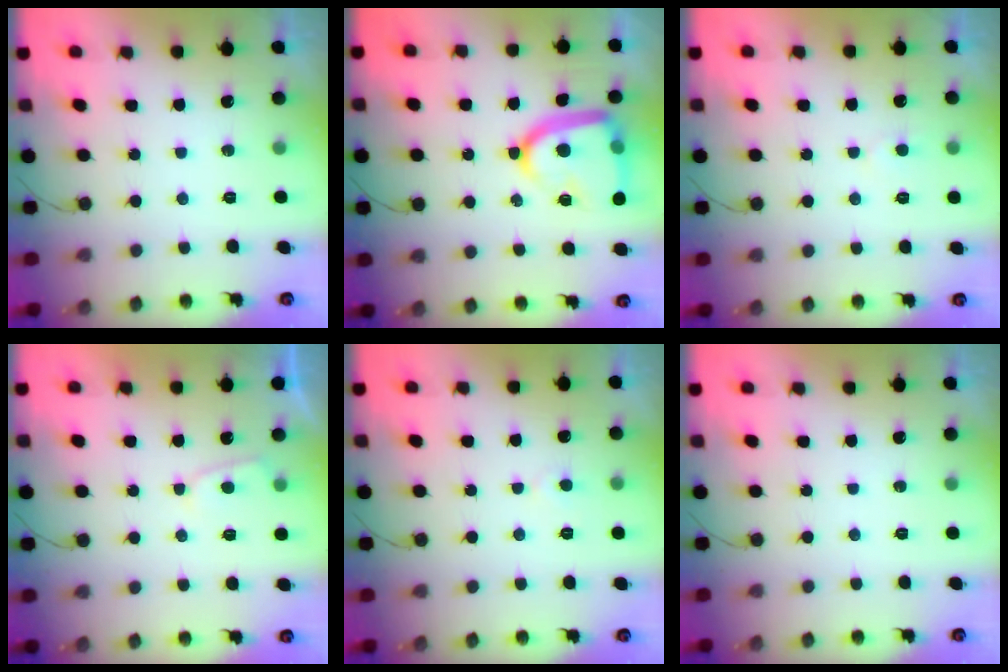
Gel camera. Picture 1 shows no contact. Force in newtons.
{"total": 17.2, "press": 17.2, "slide": 1.6}
{"total": 2.8, "press": 2.8, "slide": 0.2}
{"total": 3.2, "press": 3.2, "slide": 0.3}
{"total": 2.1, "press": 2.1, "slide": 0.3}
{"total": 0.0}